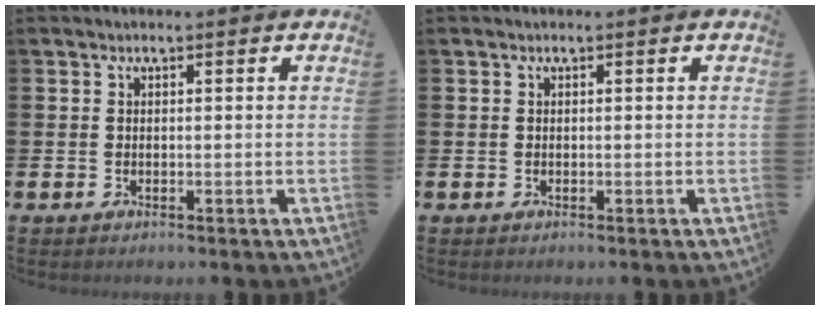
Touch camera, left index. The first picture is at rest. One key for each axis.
{"total": 0.0}